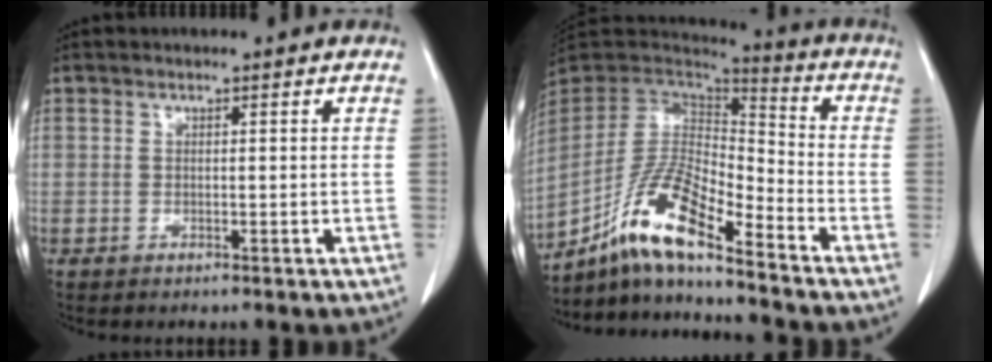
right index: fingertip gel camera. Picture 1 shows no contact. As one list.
[{"total": 14.1, "force": [-9.4, 2.4, 10.3], "torque": [-0.203, 0.008, -0.174]}]